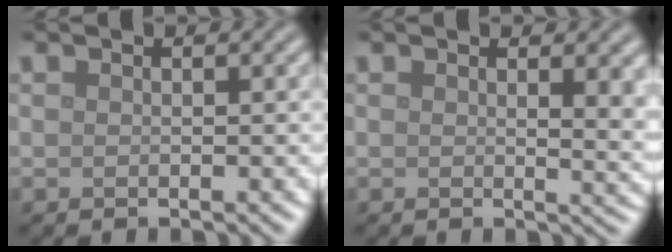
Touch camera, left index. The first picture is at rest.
{"total": 3.7, "force": [1.3, 1.4, 3.2], "torque": [-0.030, -0.002, 0.019]}